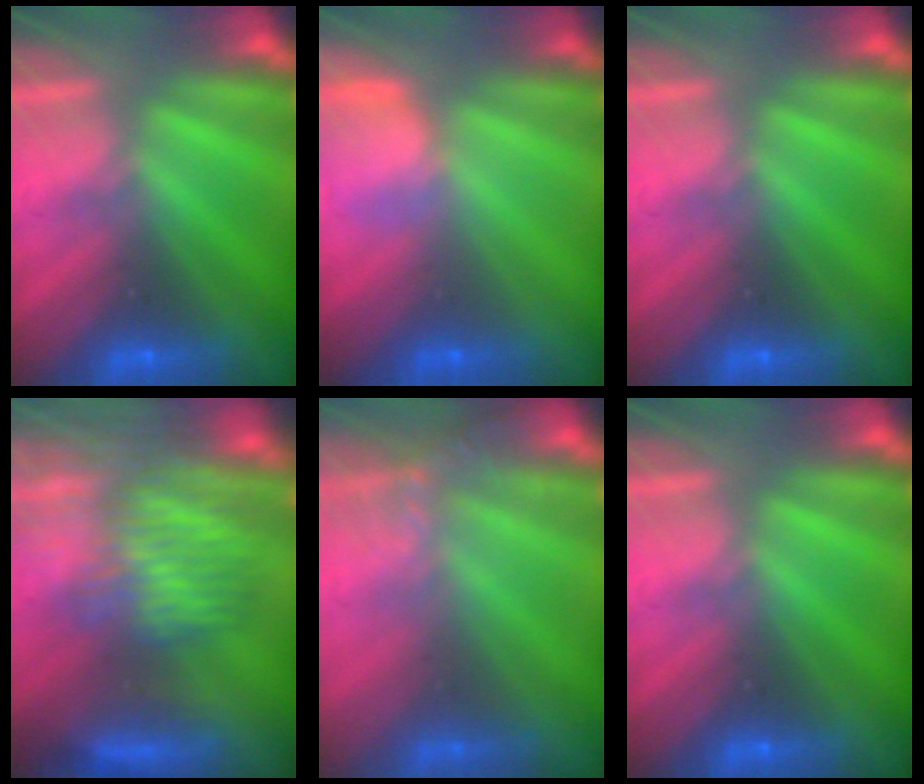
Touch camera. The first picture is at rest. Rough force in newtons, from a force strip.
{"total": 2.9}
{"total": 0.0}
{"total": 6.2}
{"total": 1.4}
{"total": 0.0}